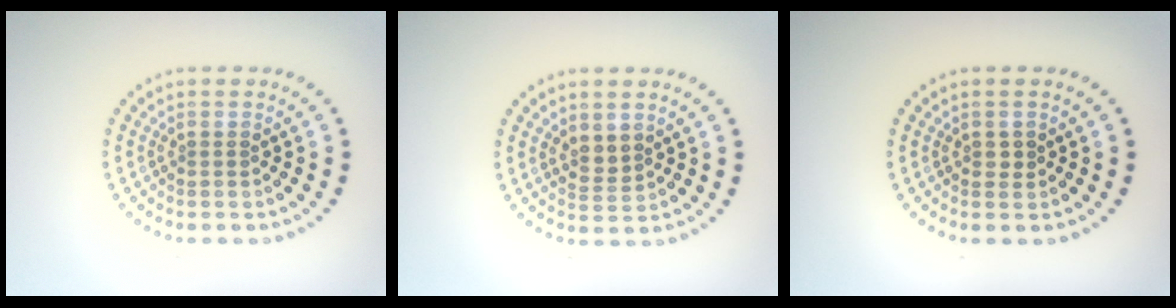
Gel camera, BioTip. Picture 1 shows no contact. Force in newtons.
{"total": 1.7, "press": 1.5, "slide": 0.8}
{"total": 0.7, "press": 0.7, "slide": 0.1}